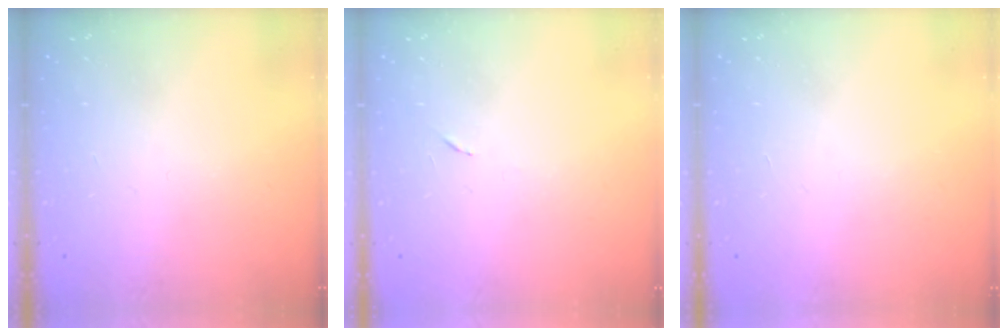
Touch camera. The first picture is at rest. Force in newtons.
{"total": 3.5, "press": 3.3, "slide": 1.2}
{"total": 1.6, "press": 1.6, "slide": 0.1}